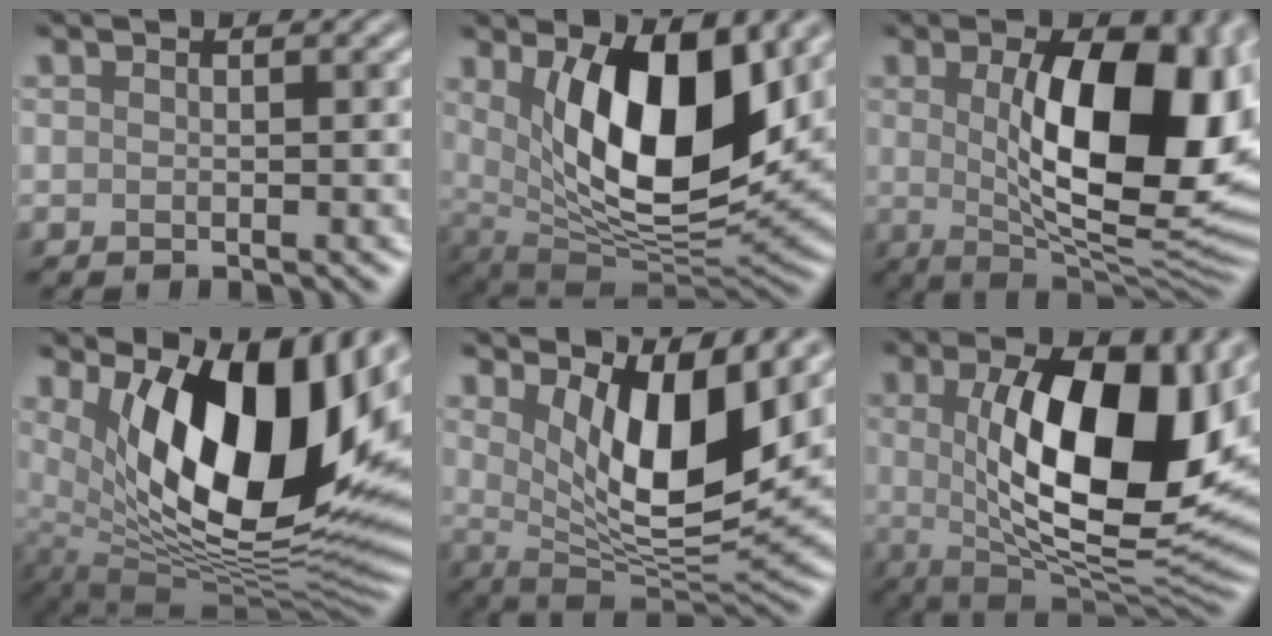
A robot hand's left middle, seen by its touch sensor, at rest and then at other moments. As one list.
[{"total": 11.3, "force": [3.2, 4.8, 9.8], "torque": [-0.153, -0.022, 0.059]}, {"total": 13.9, "force": [1.7, 6.0, 12.5], "torque": [-0.164, -0.006, 0.033]}, {"total": 15.5, "force": [4.9, 6.9, 13.0], "torque": [-0.184, -0.020, 0.080]}, {"total": 9.0, "force": [3.2, 3.2, 7.8], "torque": [-0.131, -0.028, 0.058]}, {"total": 15.3, "force": [2.2, 6.8, 13.6], "torque": [-0.202, -0.009, 0.035]}]